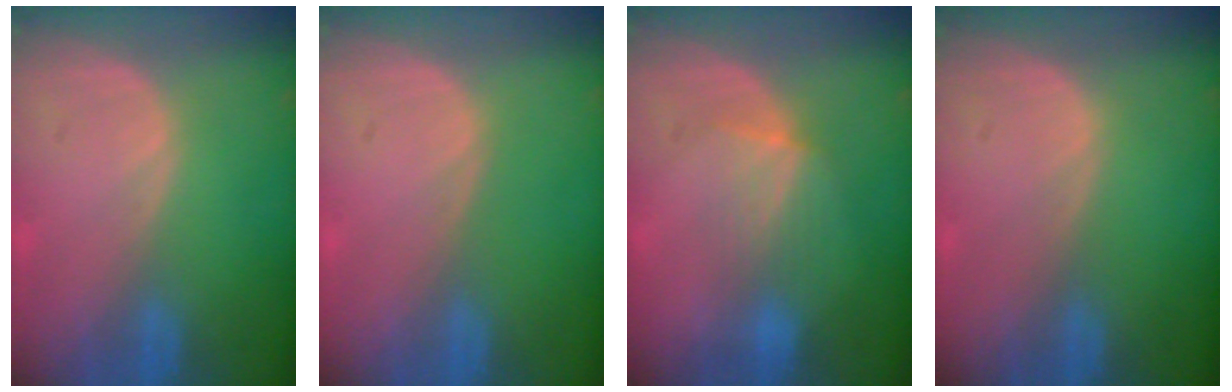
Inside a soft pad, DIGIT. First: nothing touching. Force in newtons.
{"total": 0.0}
{"total": 4.2, "press": 4.0, "slide": 1.1}
{"total": 0.0}